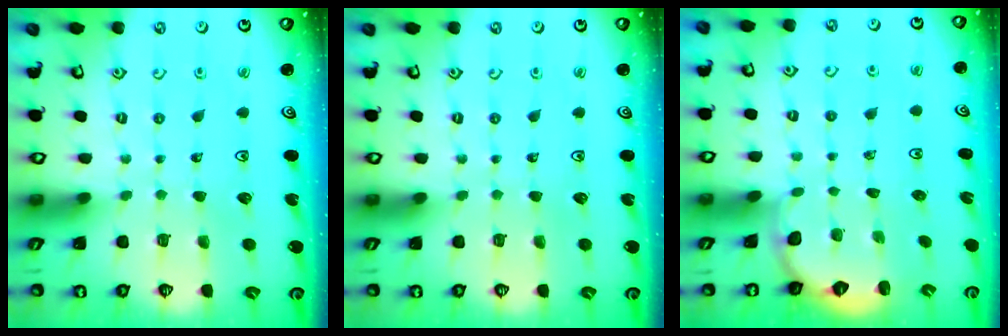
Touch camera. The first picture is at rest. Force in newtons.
{"total": 0.0}
{"total": 2.9, "press": 2.6, "slide": 1.2}